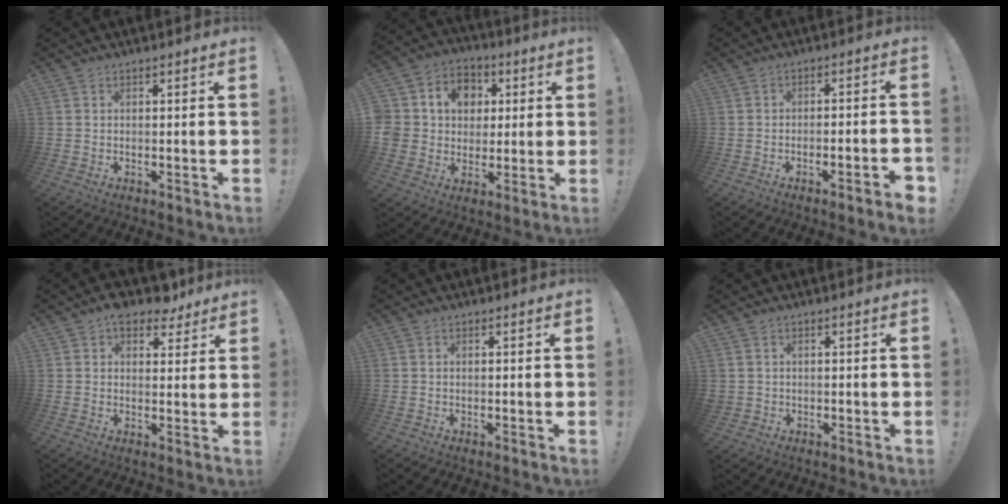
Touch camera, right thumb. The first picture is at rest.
{"total": 11.3, "force": [2.3, 10.3, 3.9], "torque": [-0.075, -0.005, 0.056]}
{"total": 4.3, "force": [-2.6, 0.2, 3.4], "torque": [-0.051, 0.006, -0.041]}
{"total": 7.6, "force": [5.5, 4.4, 2.7], "torque": [-0.028, -0.031, 0.100]}
{"total": 0.0}
{"total": 1.1, "force": [0.2, 1.0, 0.3], "torque": [-0.012, 0.005, 0.004]}